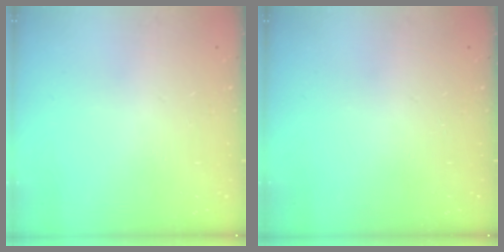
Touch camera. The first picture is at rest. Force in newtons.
{"total": 0.0}